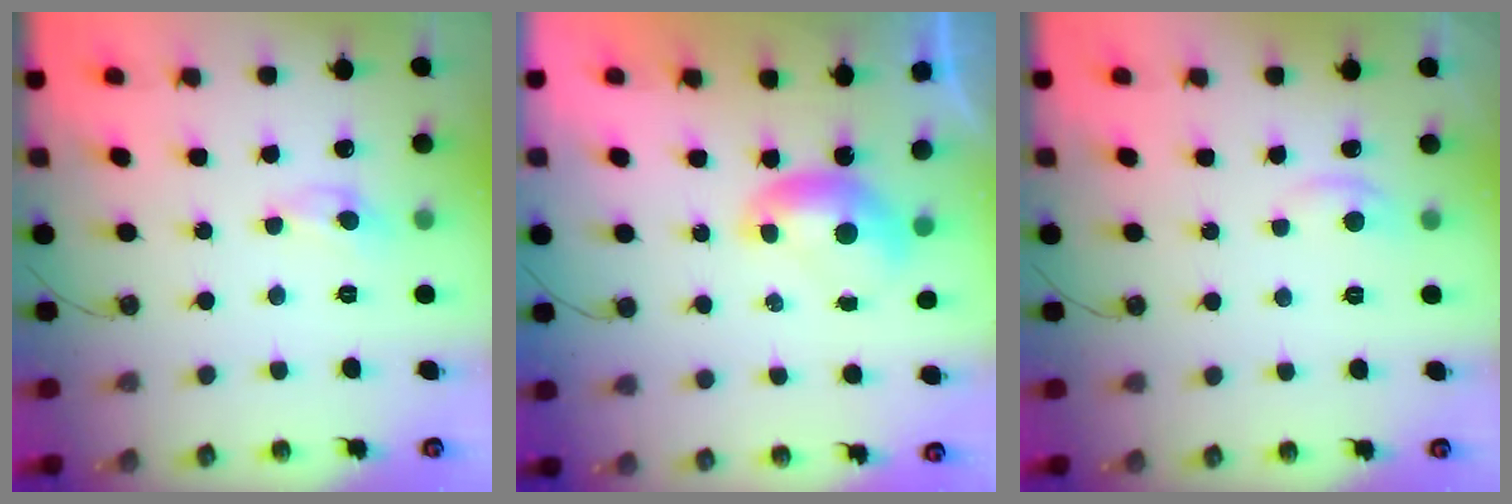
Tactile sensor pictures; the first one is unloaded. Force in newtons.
{"total": 0.0}
{"total": 2.0, "press": 1.8, "slide": 0.7}